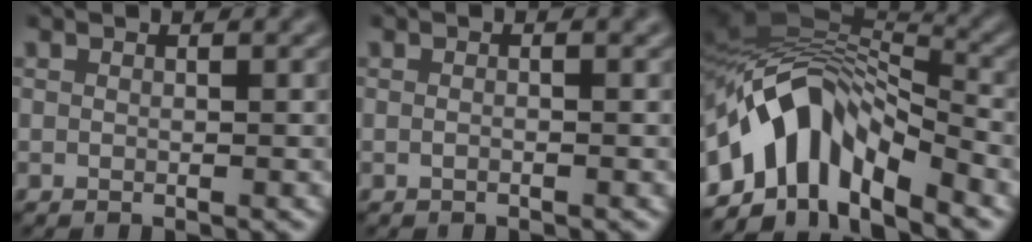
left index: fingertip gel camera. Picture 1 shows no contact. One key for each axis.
{"total": 1.0, "fx": 0.1, "fy": 0.4, "fz": 0.9, "tx": -0.009, "ty": -0.014, "tz": -0.009}
{"total": 10.0, "fx": -4.7, "fy": 5.2, "fz": 7.1, "tx": -0.110, "ty": 0.011, "tz": -0.090}